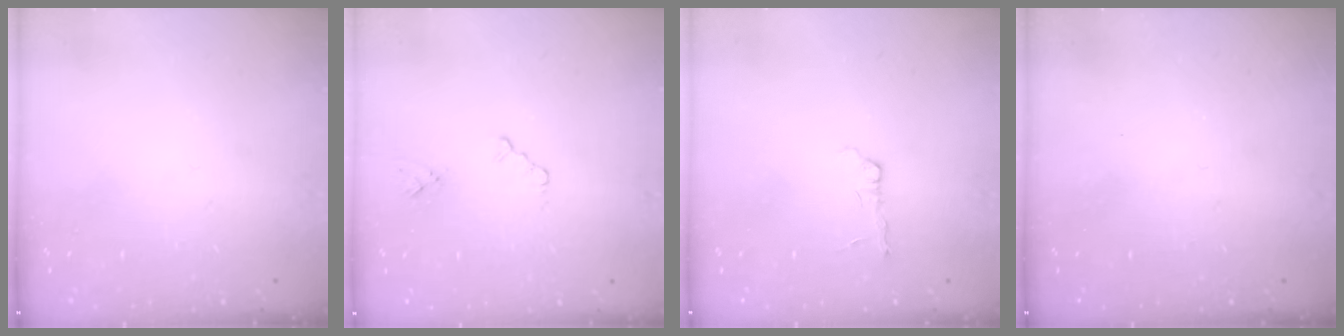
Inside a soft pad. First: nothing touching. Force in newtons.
{"total": 2.9, "press": 2.9, "slide": 0.5}
{"total": 3.3, "press": 3.3, "slide": 0.3}
{"total": 0.0}